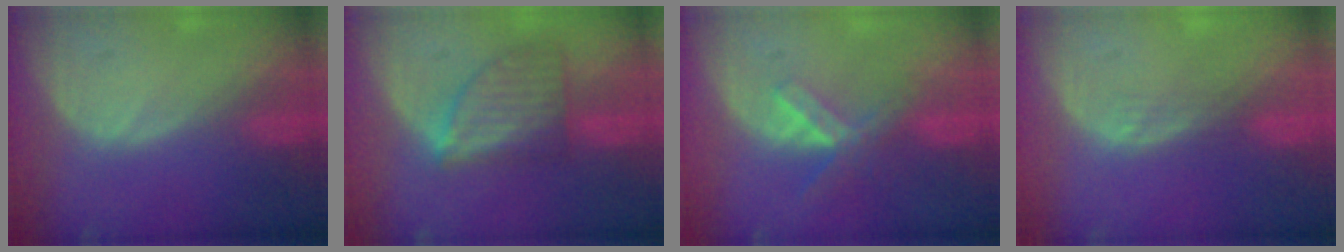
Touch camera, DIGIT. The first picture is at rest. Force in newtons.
{"total": 7.2, "press": 6.6, "slide": 2.8}
{"total": 5.5, "press": 5.0, "slide": 2.3}
{"total": 1.1, "press": 1.1, "slide": 0.1}